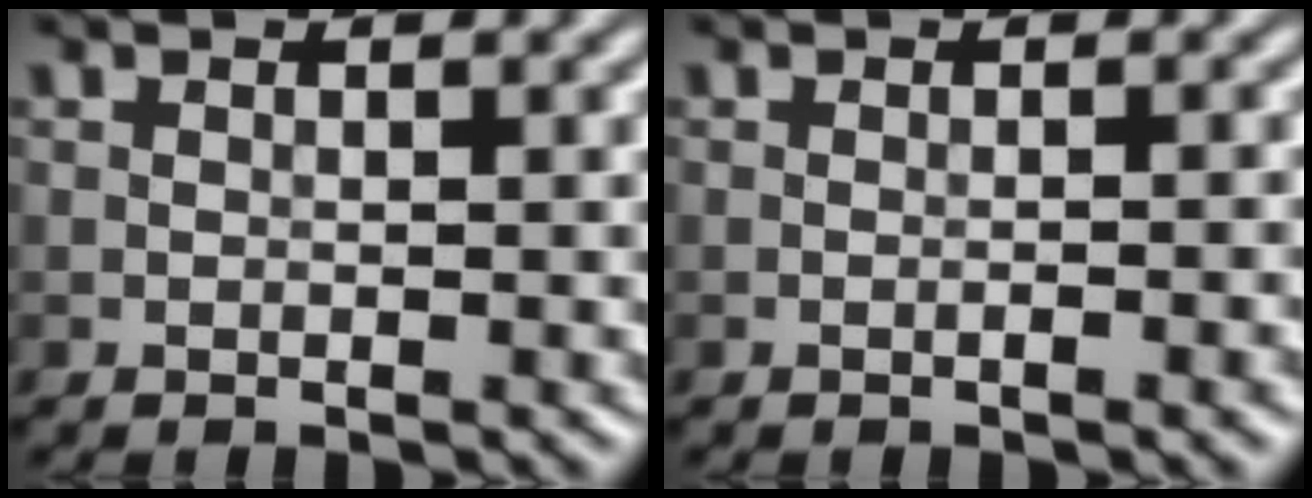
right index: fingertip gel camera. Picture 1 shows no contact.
{"total": 1.9, "force": [-0.5, 0.5, 1.8], "torque": [-0.017, 0.003, -0.012]}